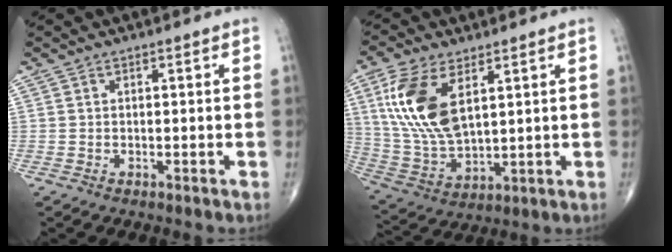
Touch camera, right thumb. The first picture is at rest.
{"total": 15.3, "force": [5.4, 7.7, 12.1], "torque": [-0.251, -0.017, 0.117]}